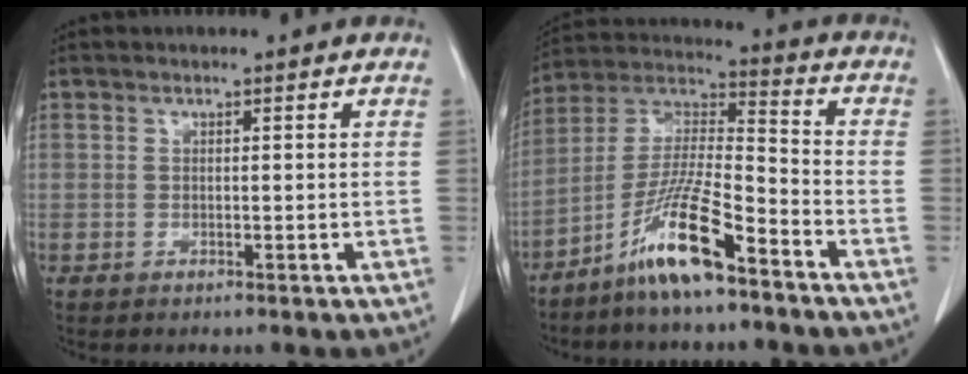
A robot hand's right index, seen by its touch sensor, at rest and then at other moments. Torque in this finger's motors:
{"motor_torque": [1.08, -0.77, 0.35, 0.12]}